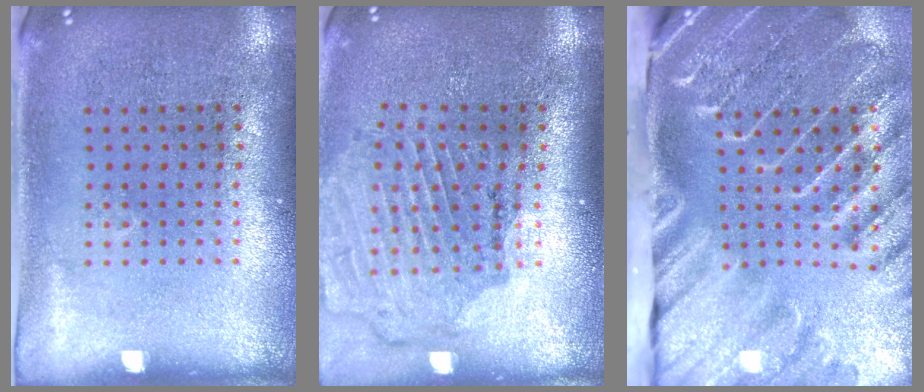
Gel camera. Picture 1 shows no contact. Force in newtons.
{"total": 1.7, "press": 1.7, "slide": 0.1}
{"total": 4.5, "press": 3.3, "slide": 2.9}